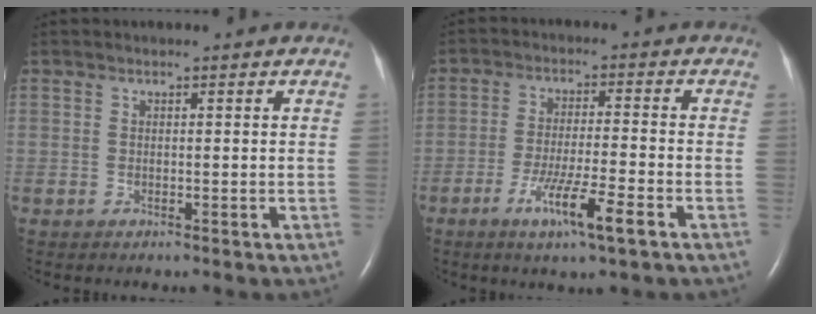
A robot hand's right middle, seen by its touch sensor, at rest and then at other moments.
{"total": 8.1, "force": [-4.2, 0.1, 7.0], "torque": [-0.128, -0.015, -0.073]}